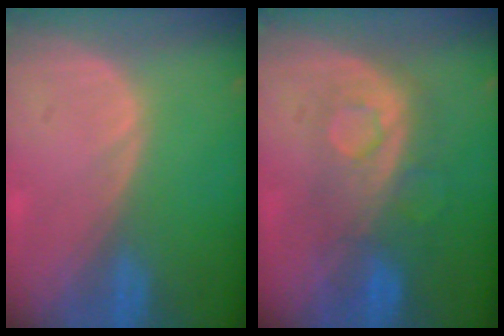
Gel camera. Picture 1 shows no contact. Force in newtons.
{"total": 7.7, "press": 7.6, "slide": 1.5}